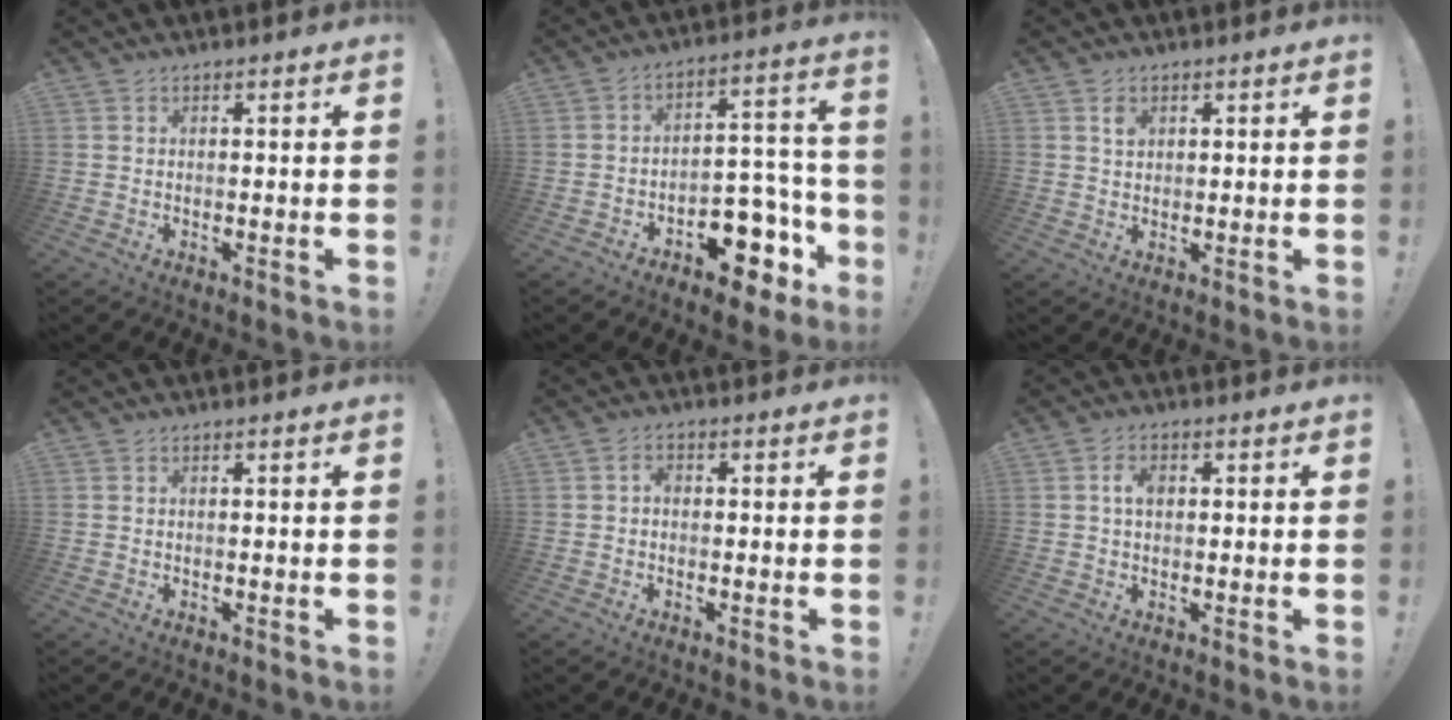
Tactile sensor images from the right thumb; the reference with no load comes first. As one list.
[{"total": 12.9, "force": [-7.8, 7.3, 7.3], "torque": [-0.064, 0.061, -0.124]}, {"total": 2.4, "force": [1.2, 1.7, 1.1], "torque": [-0.003, -0.008, 0.018]}, {"total": 0.0}, {"total": 1.7, "force": [-0.5, 1.2, 1.2], "torque": [-0.024, 0.008, -0.009]}, {"total": 4.0, "force": [0.6, 2.4, 3.2], "torque": [-0.048, 0.003, 0.007]}]